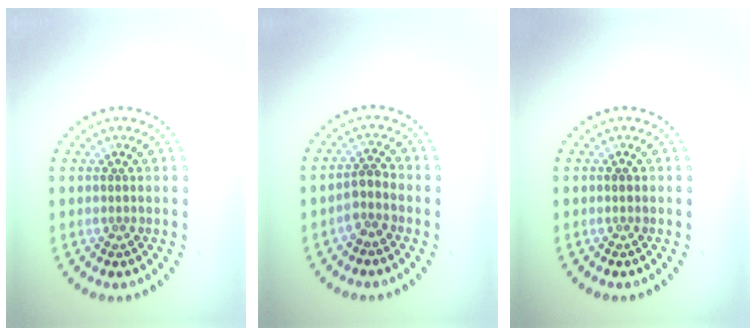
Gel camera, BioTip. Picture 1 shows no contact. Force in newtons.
{"total": 2.0, "press": 1.6, "slide": 1.1}
{"total": 0.6, "press": 0.5, "slide": 0.2}